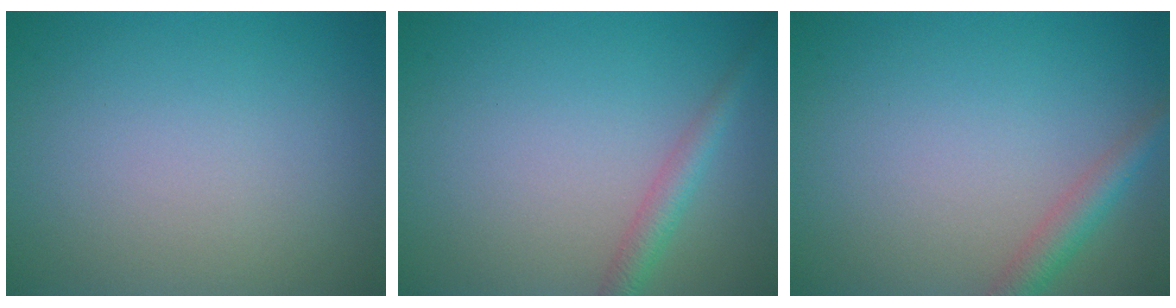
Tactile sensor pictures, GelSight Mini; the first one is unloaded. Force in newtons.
{"total": 2.1, "press": 2.1, "slide": 0.1}
{"total": 2.3, "press": 2.3, "slide": 0.1}